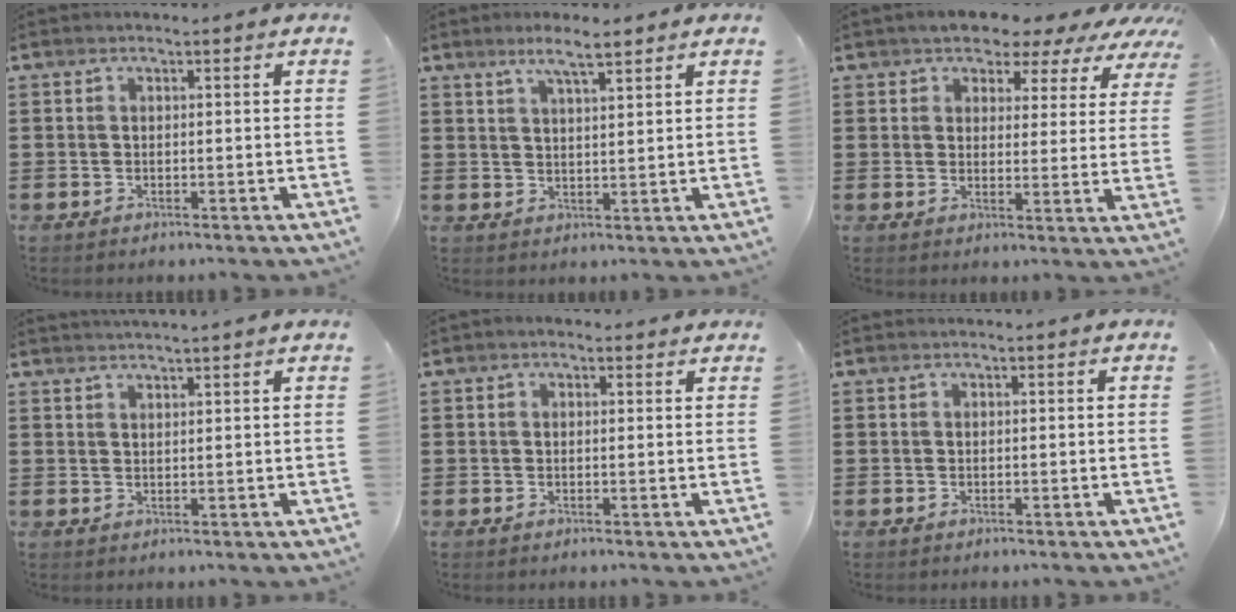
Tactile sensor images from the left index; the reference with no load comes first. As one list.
[{"total": 4.0, "force": [3.1, 0.3, 2.6], "torque": [-0.058, 0.002, 0.053]}, {"total": 4.8, "force": [4.3, 2.0, 0.7], "torque": [-0.026, -0.021, 0.070]}, {"total": 1.7, "force": [1.6, -0.4, 0.2], "torque": [-0.006, 0.000, 0.032]}, {"total": 0.7, "force": [0.4, 0.5, 0.3], "torque": [-0.007, 0.006, 0.006]}, {"total": 0.0}]